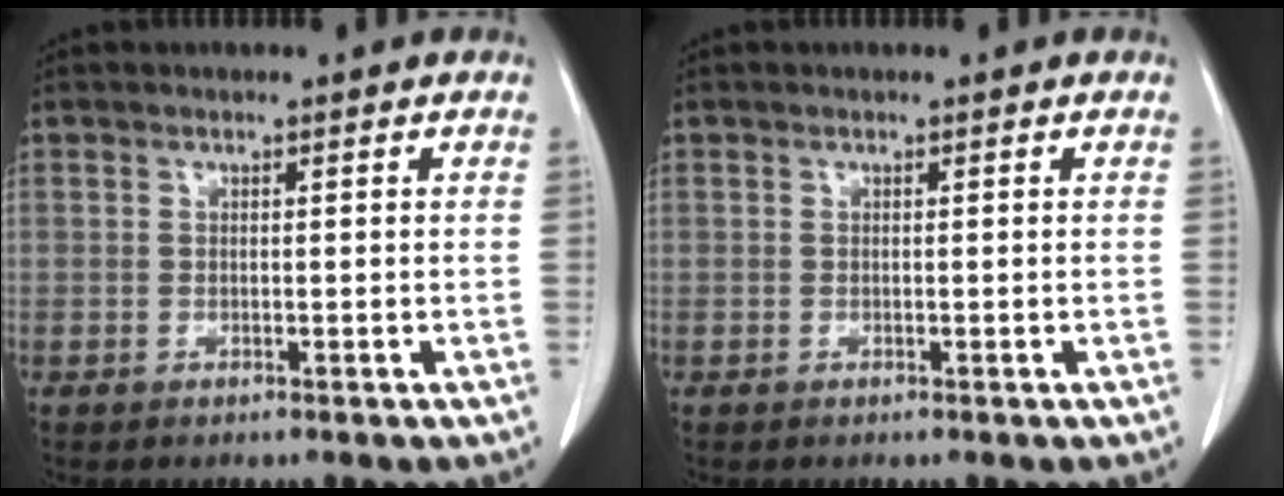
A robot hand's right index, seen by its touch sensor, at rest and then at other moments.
{"total": 0.0}